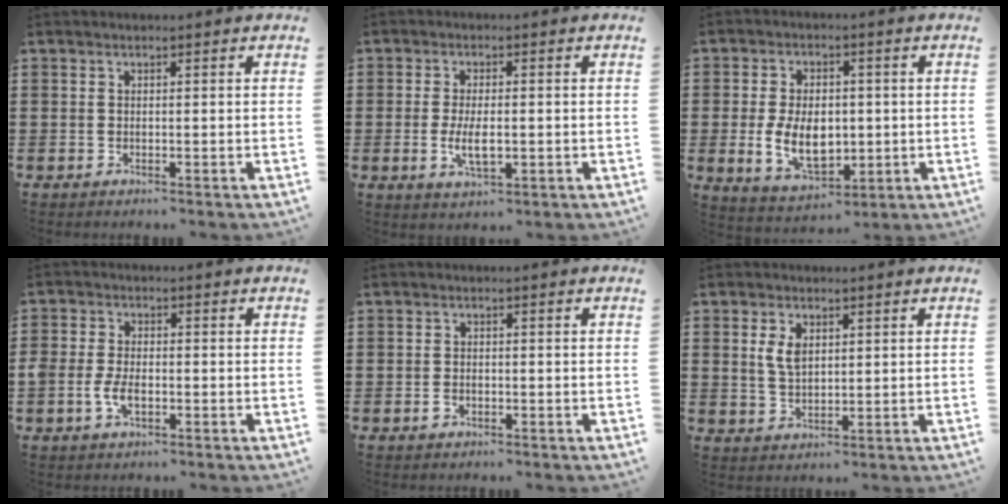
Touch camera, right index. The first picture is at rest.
{"total": 4.9, "force": [-0.7, 2.0, 4.4], "torque": [-0.090, -0.003, -0.014]}
{"total": 8.6, "force": [-0.8, 5.6, 6.5], "torque": [-0.128, 0.000, -0.019]}
{"total": 4.1, "force": [-1.1, 2.3, 3.2], "torque": [-0.080, -0.003, -0.025]}
{"total": 1.4, "force": [-0.7, 0.9, 0.9], "torque": [-0.027, -0.003, -0.015]}
{"total": 3.8, "force": [1.2, 2.2, 2.8], "torque": [-0.062, 0.008, 0.021]}